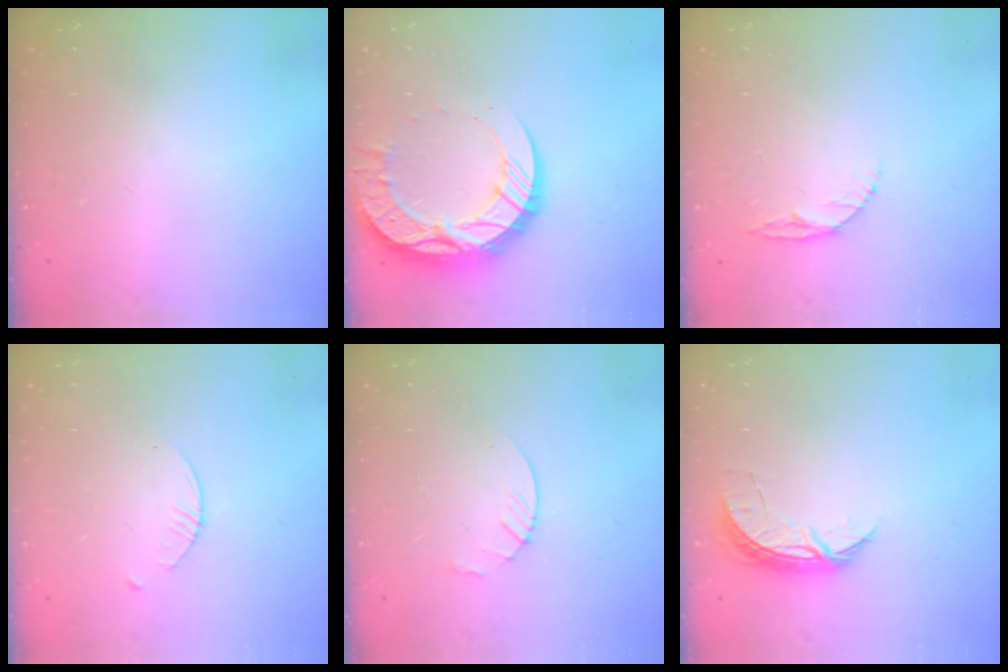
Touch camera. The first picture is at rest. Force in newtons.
{"total": 21.4, "press": 21.3, "slide": 1.8}
{"total": 5.0, "press": 5.0, "slide": 0.5}
{"total": 1.5, "press": 1.5, "slide": 0.2}
{"total": 3.0, "press": 2.9, "slide": 0.3}
{"total": 6.5, "press": 6.5, "slide": 0.5}